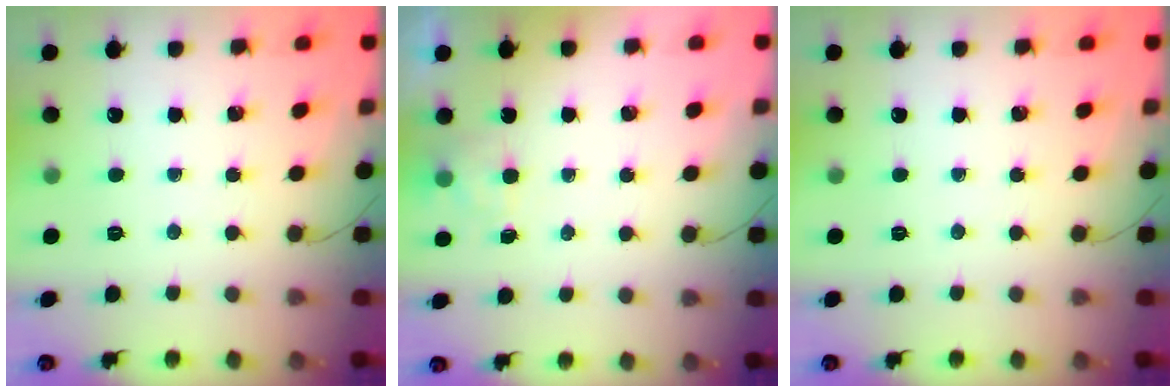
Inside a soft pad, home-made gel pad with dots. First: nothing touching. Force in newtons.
{"total": 2.0, "press": 1.4, "slide": 1.3}
{"total": 0.0}